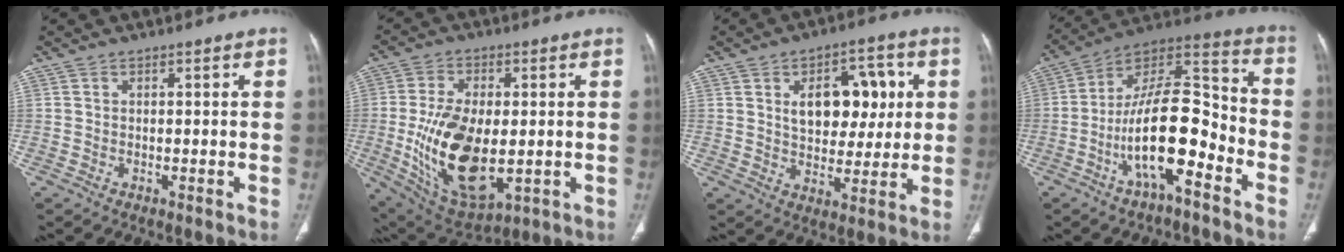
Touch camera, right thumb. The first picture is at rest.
{"total": 18.4, "force": [-2.1, 9.8, 15.4], "torque": [-0.279, -0.012, -0.015]}
{"total": 13.7, "force": [3.2, 8.5, 10.3], "torque": [-0.099, 0.003, 0.052]}
{"total": 18.1, "force": [-6.9, 7.0, 15.2], "torque": [-0.250, 0.073, -0.120]}